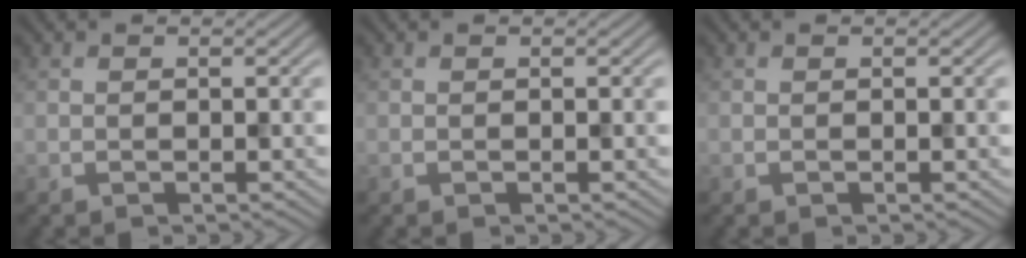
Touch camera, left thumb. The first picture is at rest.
{"total": 0.0}
{"total": 0.0}